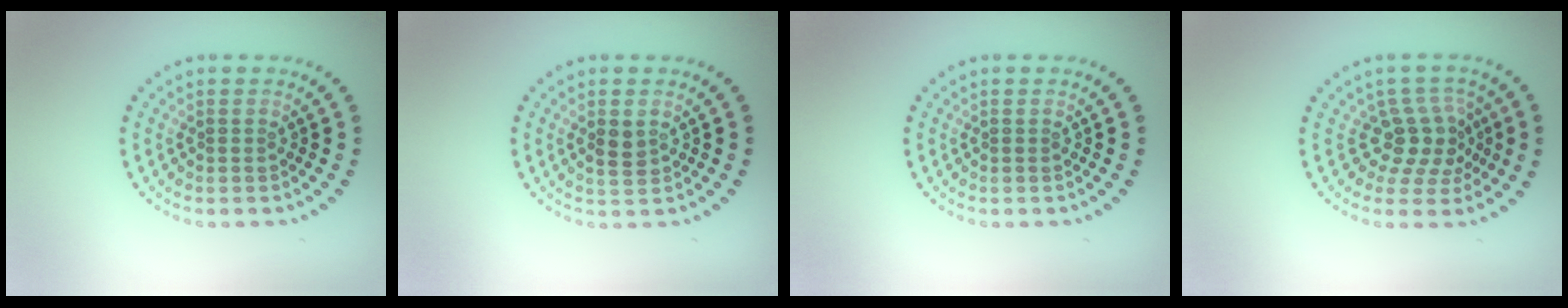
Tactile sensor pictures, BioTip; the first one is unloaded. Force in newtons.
{"total": 1.6, "press": 1.6, "slide": 0.4}
{"total": 0.0}
{"total": 3.6, "press": 2.8, "slide": 2.2}